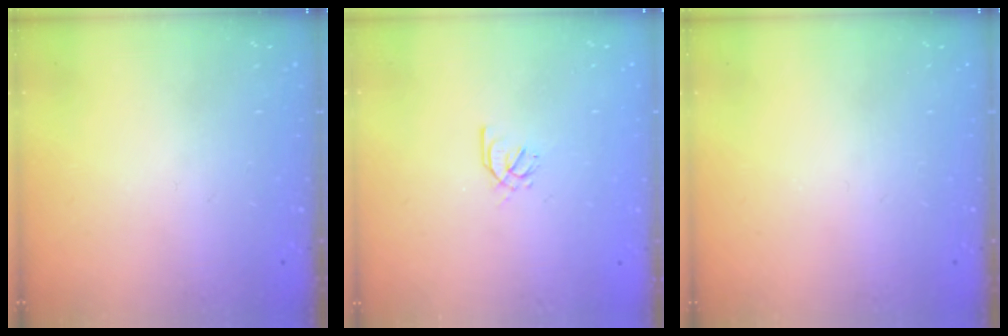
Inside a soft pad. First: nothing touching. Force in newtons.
{"total": 2.6, "press": 2.5, "slide": 0.7}
{"total": 0.0}